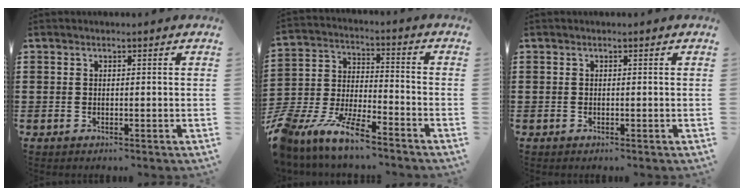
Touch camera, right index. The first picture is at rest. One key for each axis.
{"total": 9.1, "fx": -8.2, "fy": 1.5, "fz": 3.9, "tx": -0.108, "ty": -0.001, "tz": -0.170}
{"total": 0.0}